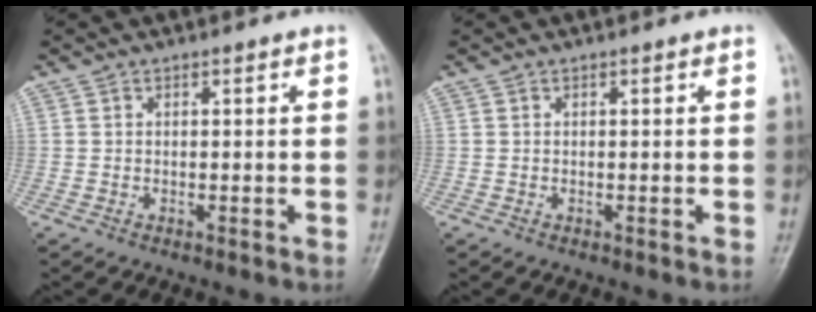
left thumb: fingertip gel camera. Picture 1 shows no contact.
{"total": 0.0}